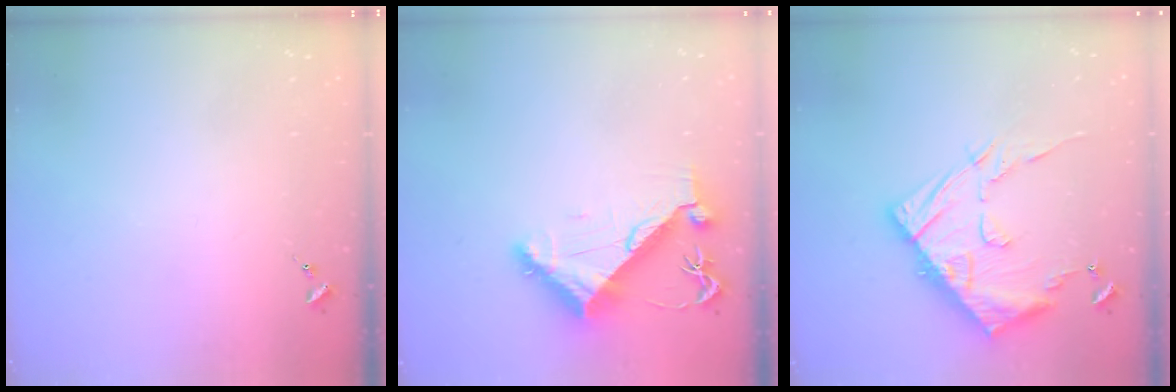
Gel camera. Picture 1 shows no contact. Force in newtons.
{"total": 9.3, "press": 9.2, "slide": 1.5}
{"total": 17.0, "press": 16.9, "slide": 1.5}